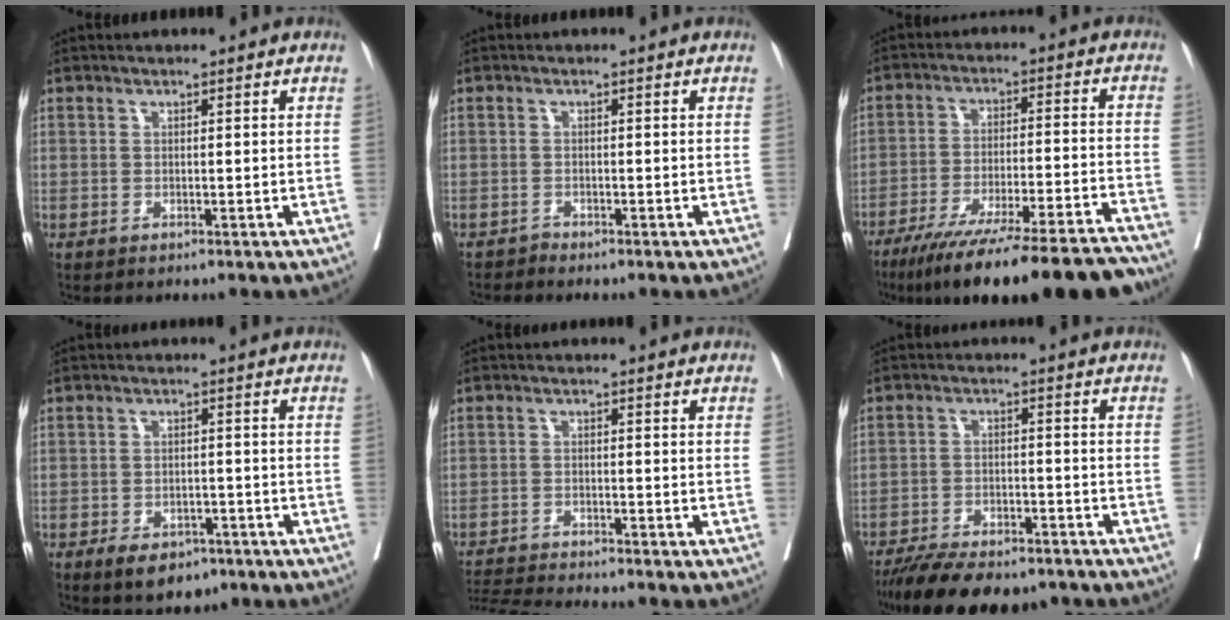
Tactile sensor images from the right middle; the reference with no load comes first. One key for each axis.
{"total": 0.8, "fx": -0.7, "fy": -0.1, "fz": -0.3, "tx": 0.004, "ty": -0.005, "tz": -0.014}
{"total": 22.9, "fx": -19.4, "fy": 1.2, "fz": 12.1, "tx": -0.132, "ty": -0.030, "tz": -0.286}
{"total": 6.0, "fx": -4.0, "fy": 3.3, "fz": 3.0, "tx": -0.045, "ty": 0.001, "tz": -0.056}
{"total": 6.2, "fx": -5.9, "fy": -1.6, "fz": 1.0, "tx": -0.023, "ty": -0.015, "tz": -0.104}
{"total": 13.5, "fx": -11.2, "fy": 4.1, "fz": 6.3, "tx": -0.106, "ty": -0.007, "tz": -0.169}